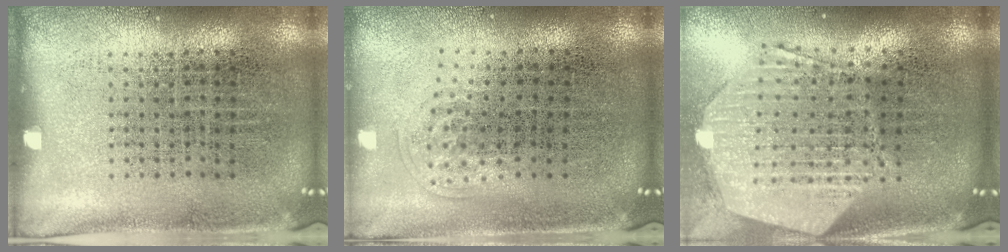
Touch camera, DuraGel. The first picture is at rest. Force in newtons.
{"total": 1.0, "press": 0.6, "slide": 0.8}
{"total": 3.0, "press": 2.4, "slide": 1.8}